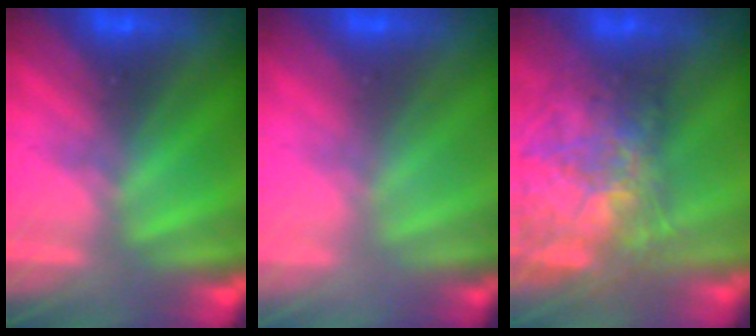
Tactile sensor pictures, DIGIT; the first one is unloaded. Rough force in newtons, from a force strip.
{"total": 2.7}
{"total": 8.0}